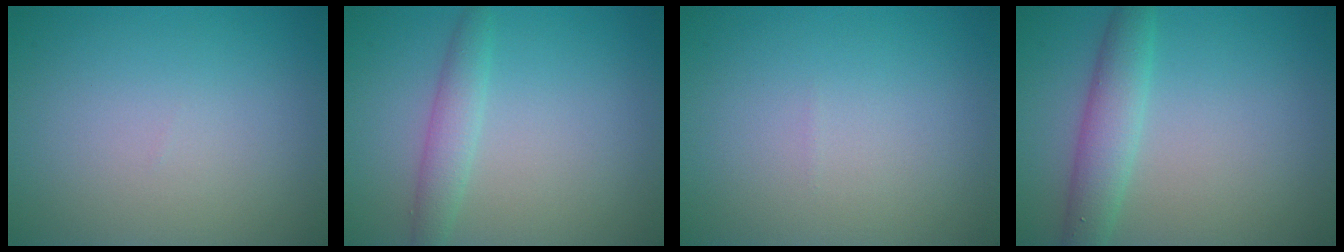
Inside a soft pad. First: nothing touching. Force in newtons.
{"total": 2.3, "press": 2.3, "slide": 0.0}
{"total": 0.0}
{"total": 3.5, "press": 3.5, "slide": 0.2}